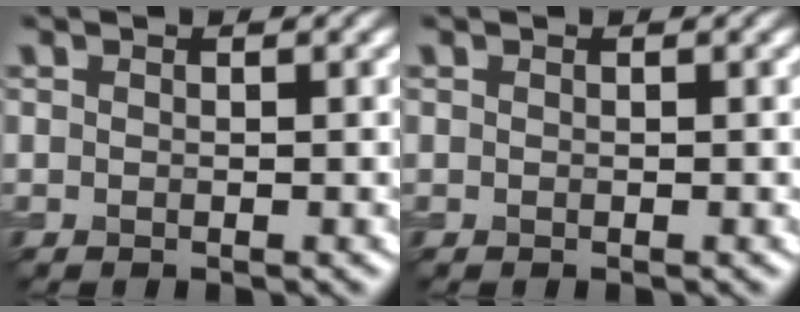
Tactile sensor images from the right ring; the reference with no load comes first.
{"total": 0.0}